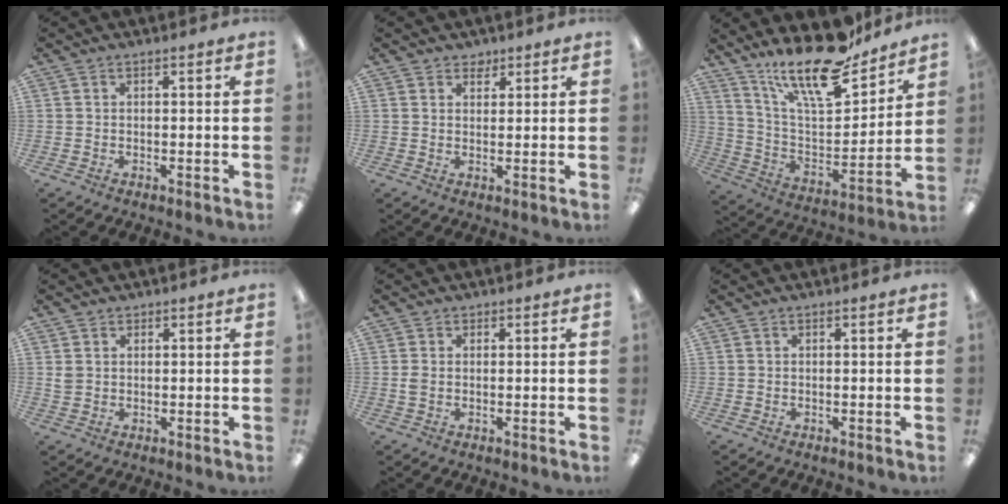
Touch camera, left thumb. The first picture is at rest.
{"total": 2.3, "force": [1.8, 1.4, 0.2], "torque": [0.002, -0.004, 0.033]}
{"total": 20.6, "force": [16.3, 6.0, 11.0], "torque": [-0.198, -0.106, 0.279]}
{"total": 2.0, "force": [1.0, 1.7, 0.5], "torque": [-0.013, 0.003, 0.017]}
{"total": 1.8, "force": [0.2, 1.3, 1.2], "torque": [-0.024, 0.005, 0.002]}
{"total": 0.0}